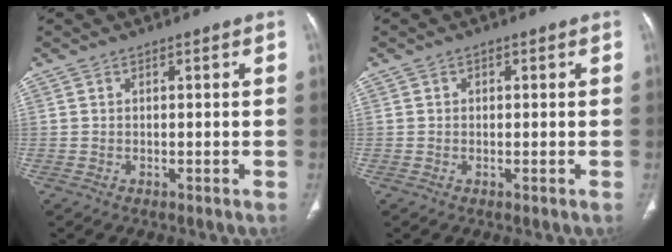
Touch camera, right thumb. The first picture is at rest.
{"total": 0.7, "force": [0.1, 0.6, 0.3], "torque": [0.003, 0.002, -0.001]}